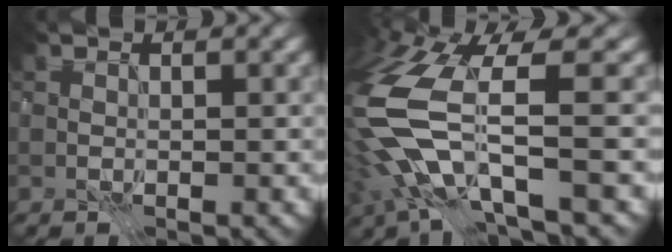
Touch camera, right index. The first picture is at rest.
{"total": 10.0, "force": [-3.5, 3.8, 8.5], "torque": [-0.204, -0.013, -0.077]}